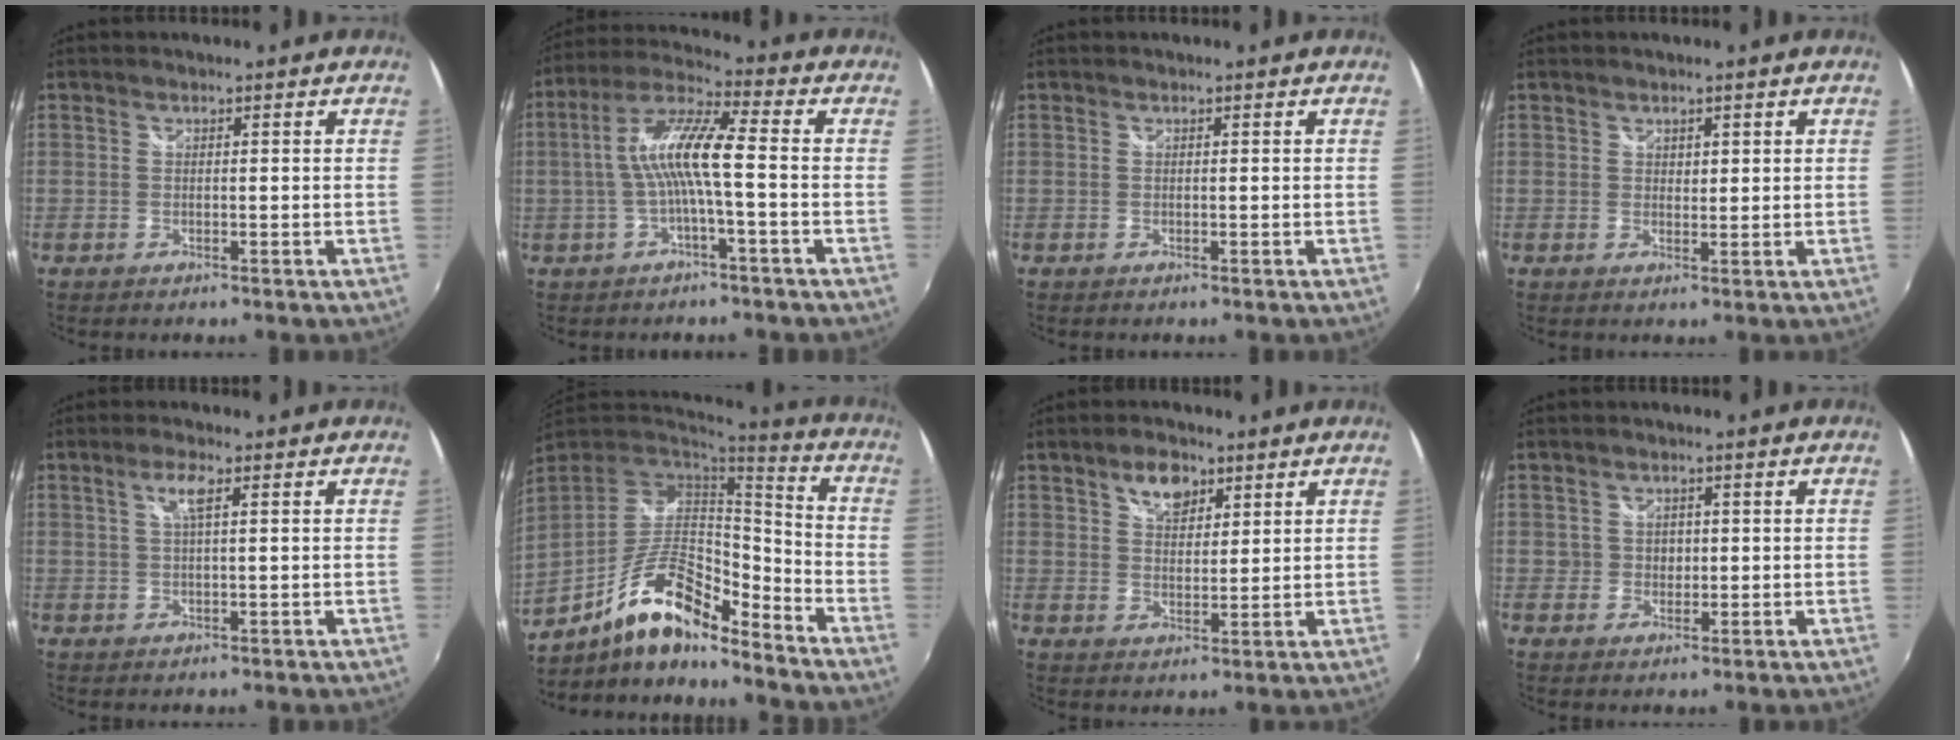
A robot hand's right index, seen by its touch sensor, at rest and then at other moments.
{"total": 9.8, "force": [-1.3, 0.7, 9.7], "torque": [-0.199, 0.018, -0.021]}
{"total": 0.0}
{"total": 1.3, "force": [0.9, 0.9, 0.4], "torque": [-0.002, 0.004, 0.016]}
{"total": 3.0, "force": [1.1, 0.1, 2.8], "torque": [-0.054, 0.005, 0.021]}
{"total": 15.4, "force": [-10.4, 4.3, 10.4], "torque": [-0.203, 0.000, -0.195]}
{"total": 5.9, "force": [3.6, 3.2, 3.4], "torque": [-0.051, 0.010, 0.063]}
{"total": 2.7, "force": [0.1, 2.6, 0.9], "torque": [-0.013, 0.004, 0.002]}